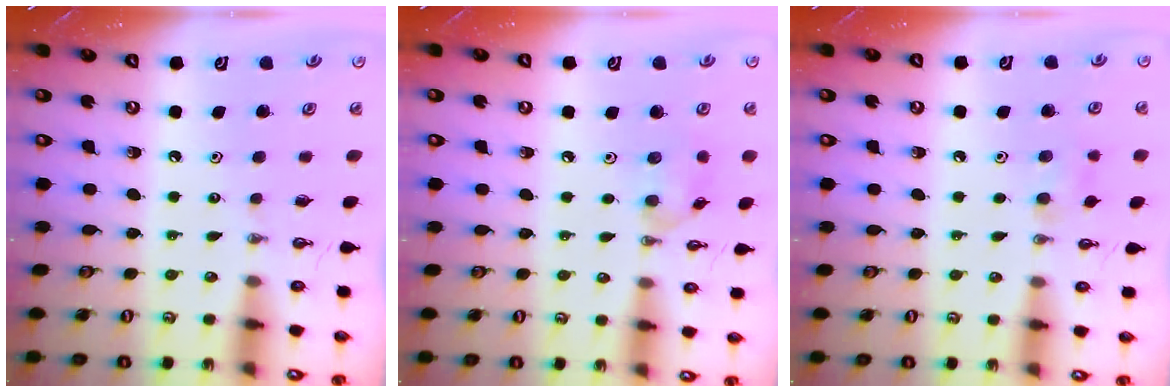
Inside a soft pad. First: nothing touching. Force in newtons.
{"total": 8.3, "press": 8.3, "slide": 0.2}
{"total": 6.9, "press": 6.7, "slide": 1.3}